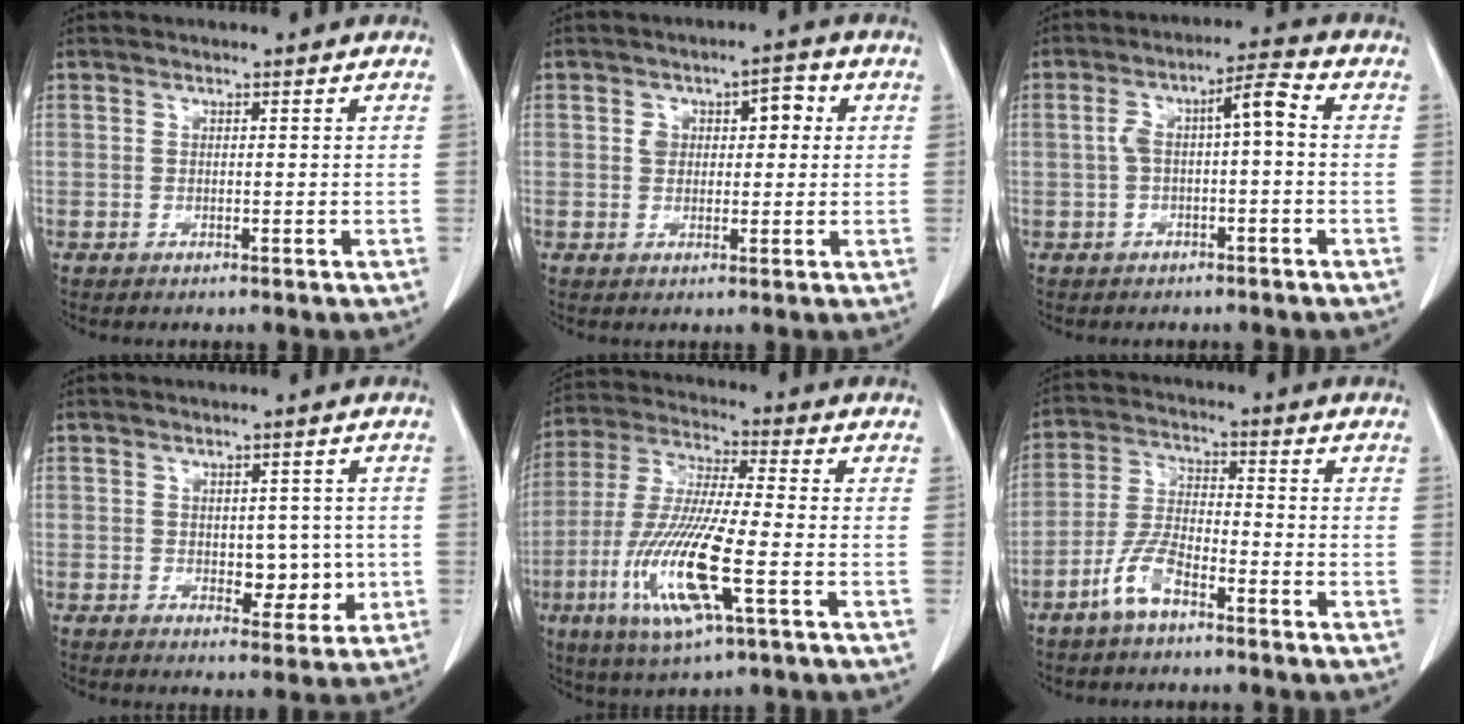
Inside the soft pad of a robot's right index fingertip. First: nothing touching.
{"total": 4.9, "force": [1.4, 3.0, 3.6], "torque": [-0.051, 0.025, 0.027]}
{"total": 6.2, "force": [0.2, 1.3, 6.1], "torque": [-0.109, 0.034, 0.008]}
{"total": 5.0, "force": [-0.1, 3.1, 3.9], "torque": [-0.040, 0.003, 0.010]}
{"total": 15.3, "force": [-4.9, 1.5, 14.5], "torque": [-0.304, -0.022, -0.089]}
{"total": 6.7, "force": [-4.3, 1.9, 4.7], "torque": [-0.107, 0.002, -0.088]}